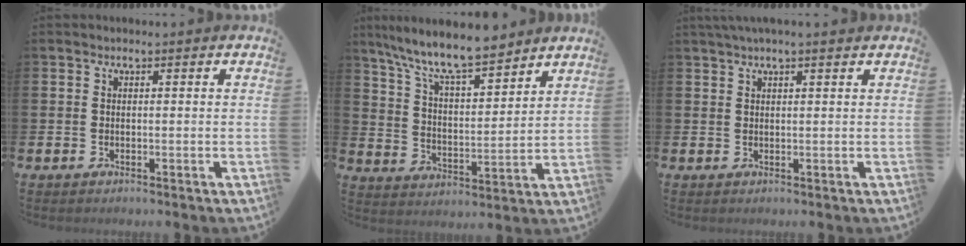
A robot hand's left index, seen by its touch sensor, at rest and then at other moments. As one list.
[{"total": 10.3, "force": [9.3, 1.6, 4.1], "torque": [-0.109, -0.052, 0.164]}, {"total": 1.9, "force": [1.5, 0.0, 1.1], "torque": [-0.022, 0.002, 0.027]}]